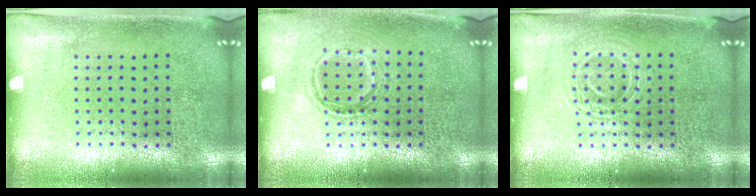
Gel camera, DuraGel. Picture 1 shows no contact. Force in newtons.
{"total": 1.1, "press": 1.0, "slide": 0.6}
{"total": 2.2, "press": 2.1, "slide": 0.4}